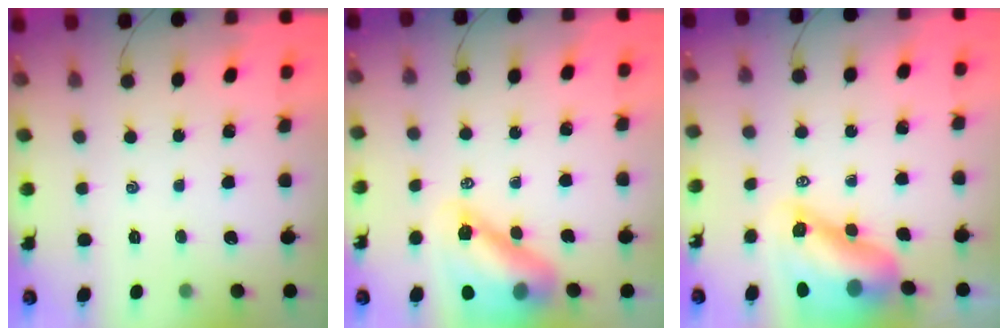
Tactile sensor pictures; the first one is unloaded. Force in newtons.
{"total": 13.5, "press": 13.0, "slide": 3.8}
{"total": 12.8, "press": 12.1, "slide": 4.2}